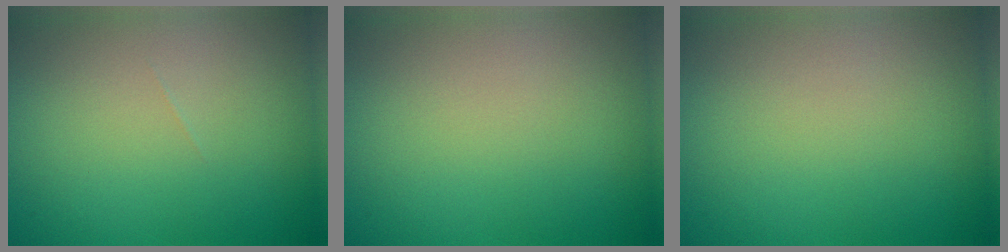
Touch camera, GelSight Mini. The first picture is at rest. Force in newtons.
{"total": 0.0}
{"total": 0.0}